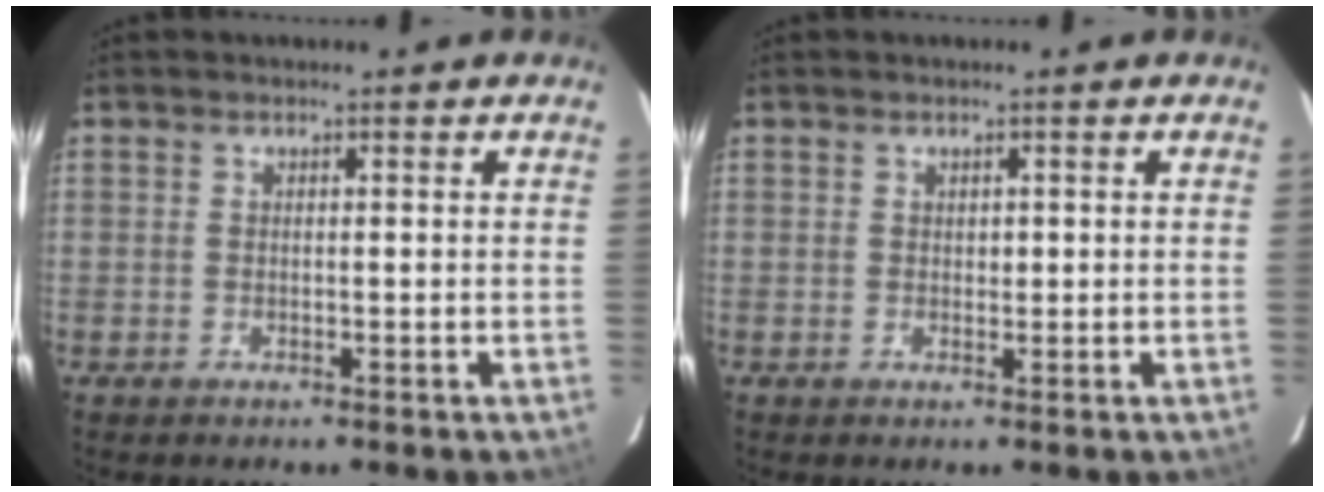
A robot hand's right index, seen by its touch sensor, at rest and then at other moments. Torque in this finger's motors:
{"motor_torque": [0.09, 0.04, 0.04, 0.02]}